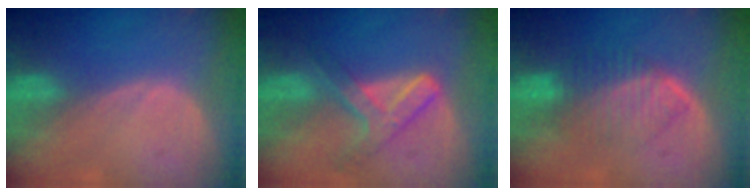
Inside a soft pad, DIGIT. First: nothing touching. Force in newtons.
{"total": 7.4, "press": 6.3, "slide": 3.9}
{"total": 6.6, "press": 6.5, "slide": 1.3}